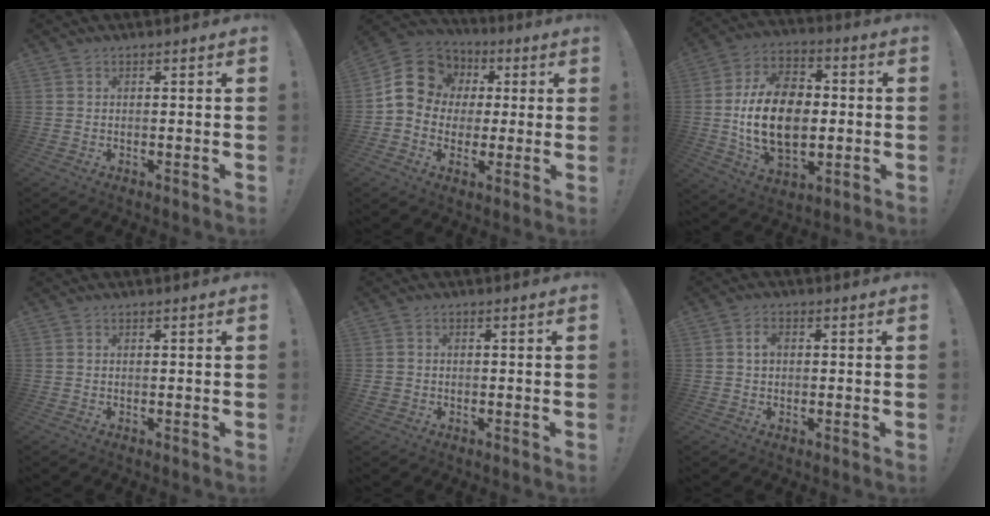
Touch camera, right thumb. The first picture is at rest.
{"total": 14.8, "force": [3.1, 12.7, 6.8], "torque": [-0.091, 0.005, 0.073]}
{"total": 21.6, "force": [-1.2, 14.3, 16.1], "torque": [-0.293, 0.008, -0.015]}
{"total": 0.0}
{"total": 1.9, "force": [-0.3, 1.7, 0.7], "torque": [-0.014, 0.006, -0.004]}
{"total": 2.6, "force": [0.5, 1.7, 1.9], "torque": [-0.026, 0.002, 0.006]}